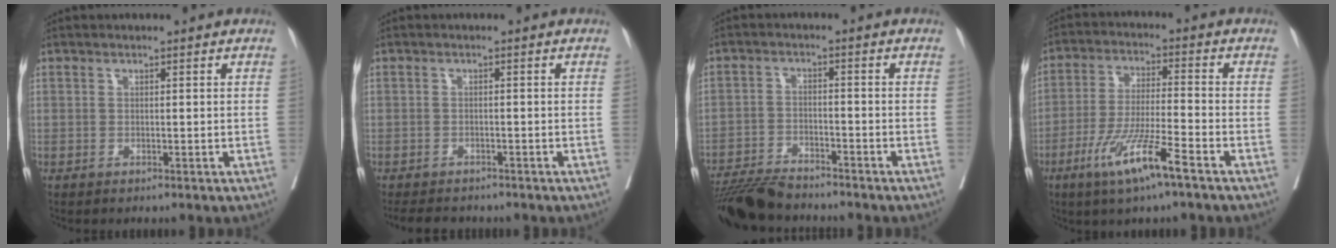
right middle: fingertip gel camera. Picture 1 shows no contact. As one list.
[{"total": 6.0, "force": [-5.3, 2.1, 2.0], "torque": [-0.025, -0.005, -0.075]}, {"total": 8.1, "force": [-7.7, 1.0, 2.4], "torque": [-0.034, -0.017, -0.135]}, {"total": 10.0, "force": [-5.7, 0.1, 8.2], "torque": [-0.164, -0.022, -0.106]}]